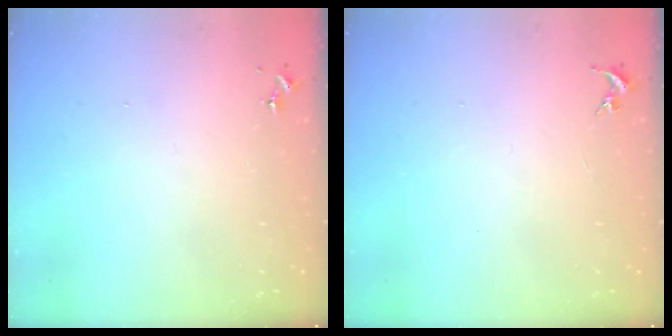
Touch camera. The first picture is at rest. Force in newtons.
{"total": 0.0}